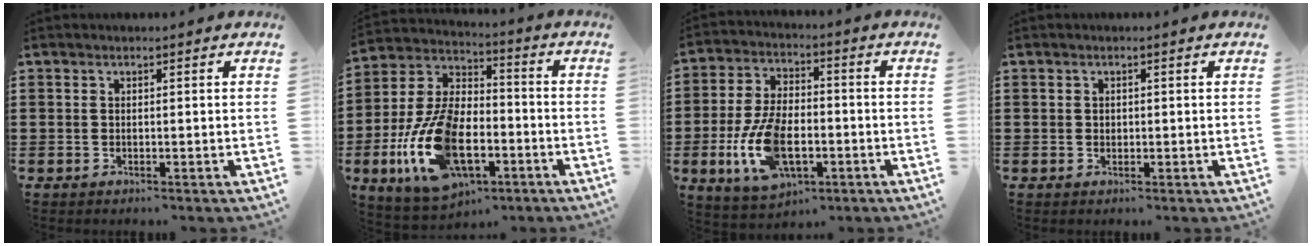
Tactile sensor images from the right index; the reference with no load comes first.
{"total": 15.9, "force": [-5.9, 8.3, 12.1], "torque": [-0.281, 0.004, -0.108]}
{"total": 11.5, "force": [-3.2, 6.1, 9.2], "torque": [-0.212, -0.004, -0.059]}
{"total": 0.7, "force": [0.2, 0.6, 0.3], "torque": [-0.007, 0.003, 0.004]}